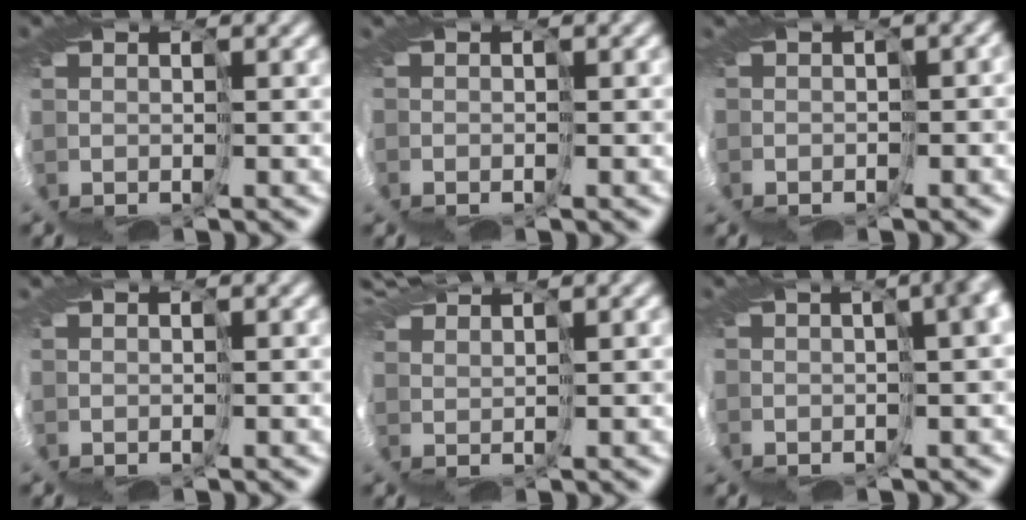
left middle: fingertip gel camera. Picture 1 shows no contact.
{"total": 1.5, "force": [-1.4, 0.5, 0.3], "torque": [-0.002, 0.001, -0.023]}
{"total": 2.9, "force": [-2.3, 1.1, 1.3], "torque": [-0.015, 0.003, -0.030]}
{"total": 1.4, "force": [0.6, -0.9, -0.9], "torque": [0.024, 0.002, 0.012]}
{"total": 3.7, "force": [3.6, -1.0, -0.6], "torque": [-0.004, 0.011, 0.055]}
{"total": 10.7, "force": [0.1, 4.6, 9.7], "torque": [-0.098, 0.017, -0.002]}